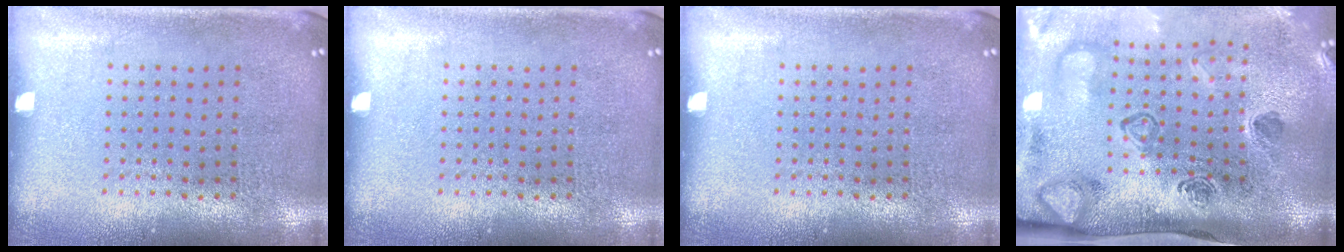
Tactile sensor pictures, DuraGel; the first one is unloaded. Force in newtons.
{"total": 0.0}
{"total": 0.0}
{"total": 4.7, "press": 3.2, "slide": 3.4}